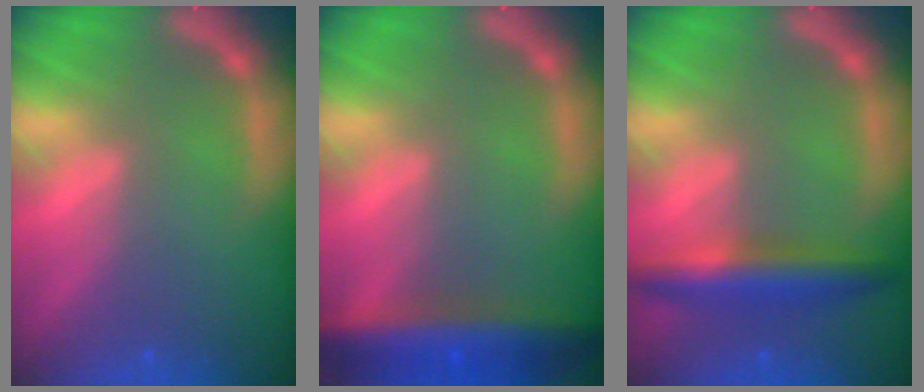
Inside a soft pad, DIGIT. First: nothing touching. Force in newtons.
{"total": 7.4}
{"total": 5.0}